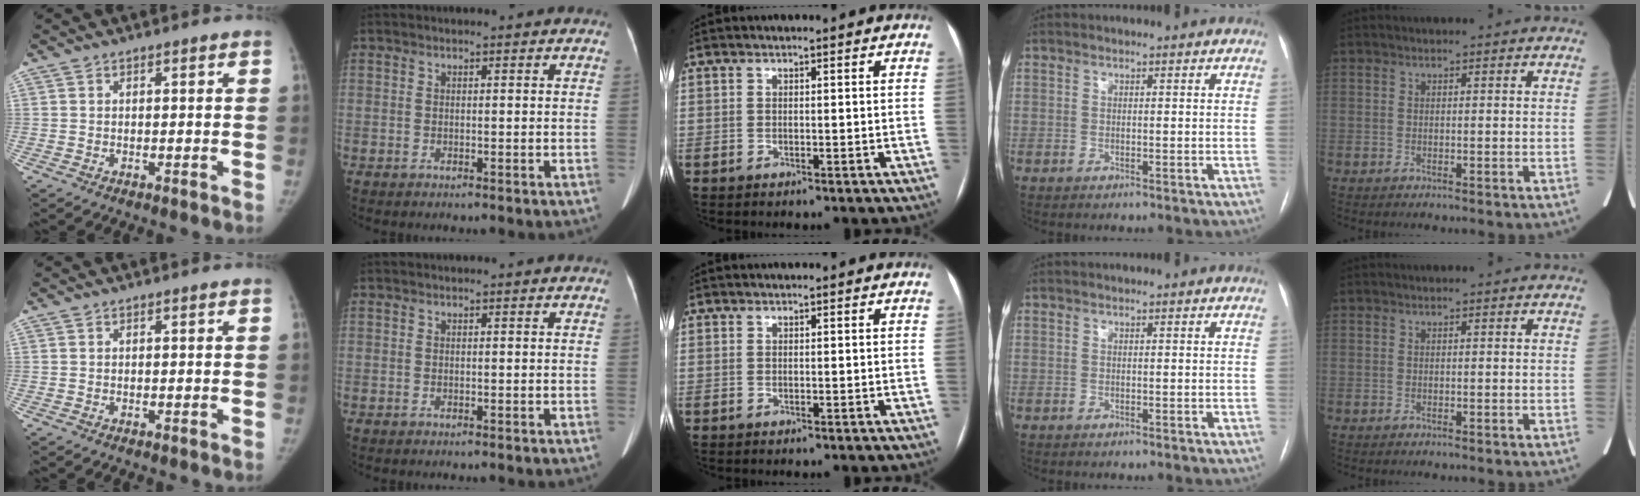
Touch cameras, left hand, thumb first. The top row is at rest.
{}